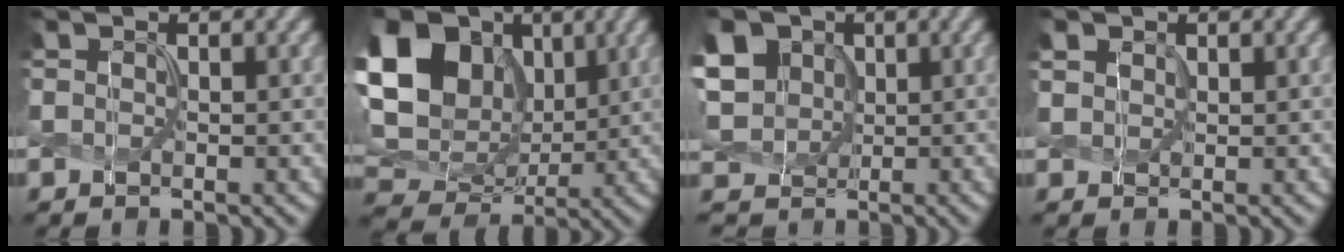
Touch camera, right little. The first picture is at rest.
{"total": 18.6, "force": [5.8, 14.1, 10.6], "torque": [-0.253, 0.050, 0.097]}
{"total": 10.4, "force": [2.9, 8.5, 5.4], "torque": [-0.131, 0.021, 0.043]}
{"total": 1.3, "force": [0.8, 1.0, 0.4], "torque": [-0.013, 0.003, 0.018]}